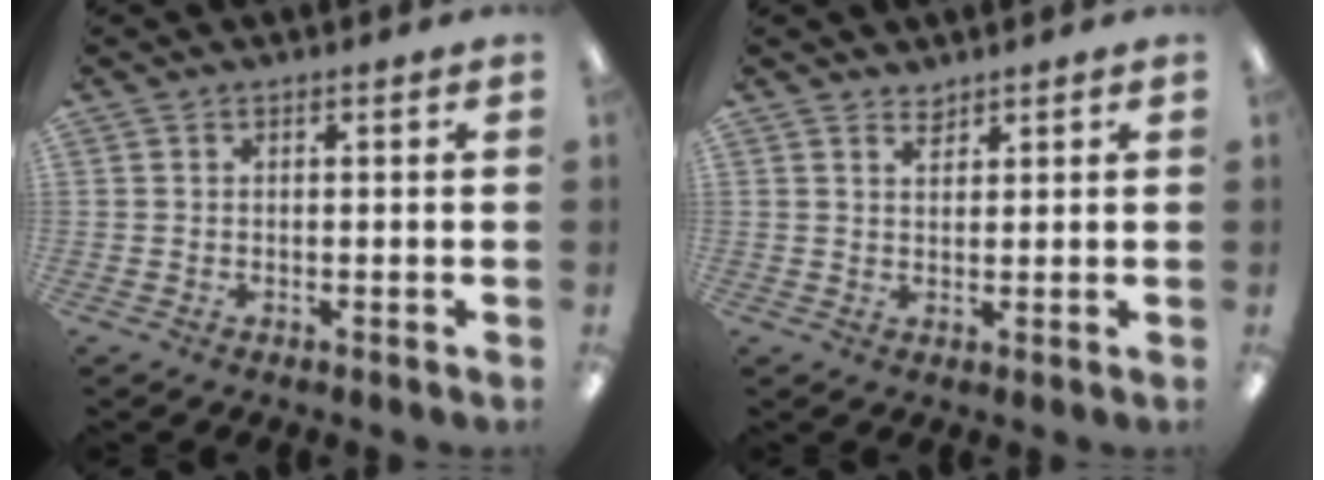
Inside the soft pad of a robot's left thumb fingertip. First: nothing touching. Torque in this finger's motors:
{"motor_torque": [0.07, -0.07, 0.02, 0.02, -0.07]}